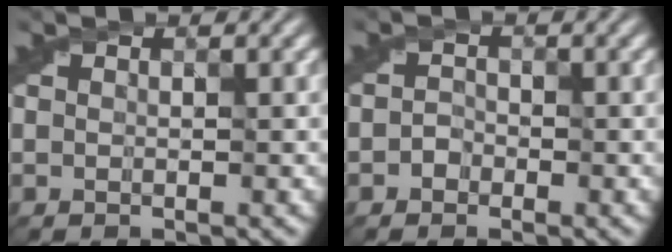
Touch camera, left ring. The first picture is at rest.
{"total": 1.0, "force": [-0.6, 0.8, 0.1], "torque": [0.000, 0.005, -0.014]}